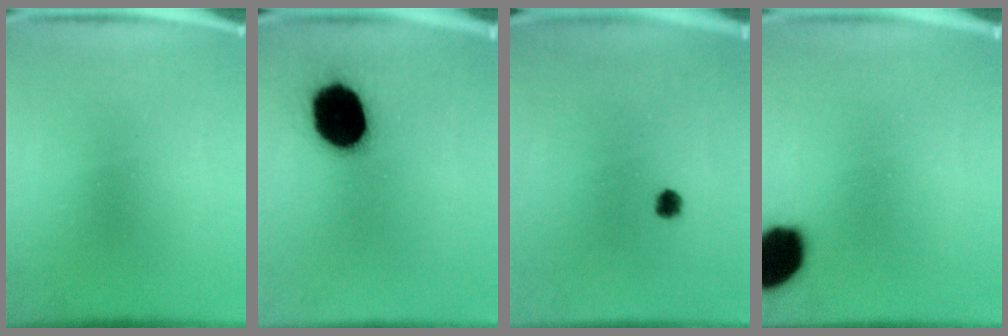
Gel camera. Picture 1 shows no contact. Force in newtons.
{"total": 19.4}
{"total": 1.7}
{"total": 13.3}